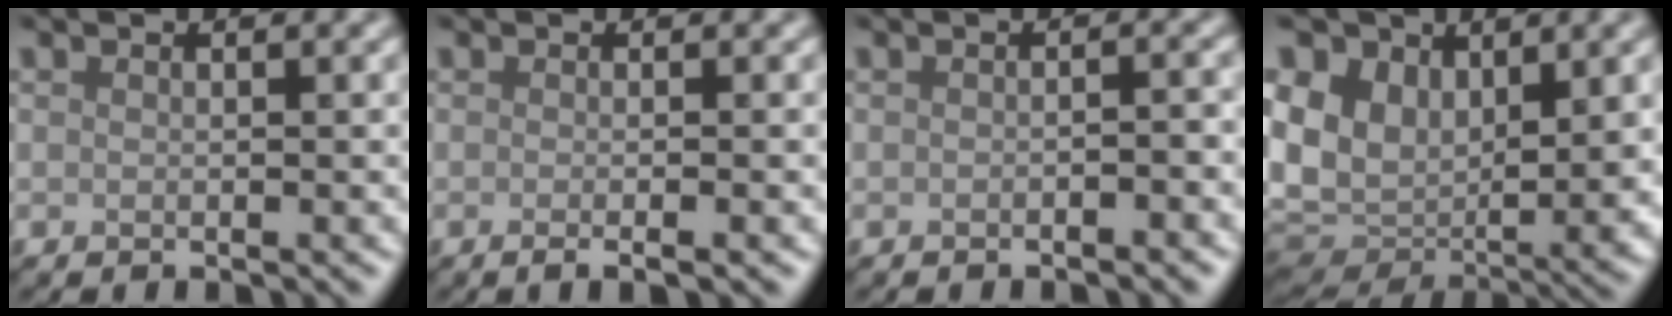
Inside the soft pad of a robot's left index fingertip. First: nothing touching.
{"total": 2.2, "force": [-0.4, 0.8, 2.0], "torque": [-0.012, -0.003, -0.011]}
{"total": 1.3, "force": [-0.8, 0.2, 1.1], "torque": [-0.012, 0.003, -0.014]}
{"total": 10.2, "force": [2.7, 7.0, 6.9], "torque": [-0.177, -0.010, 0.051]}